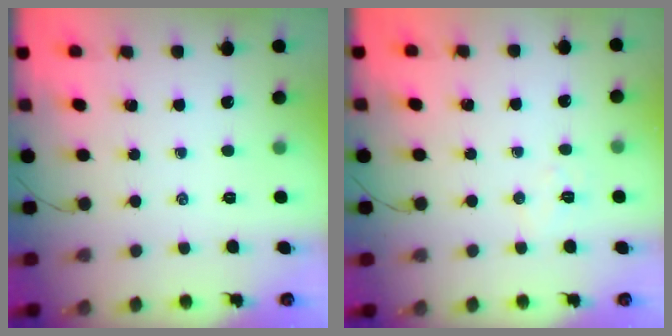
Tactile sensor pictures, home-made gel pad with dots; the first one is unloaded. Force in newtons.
{"total": 4.5, "press": 4.4, "slide": 0.9}